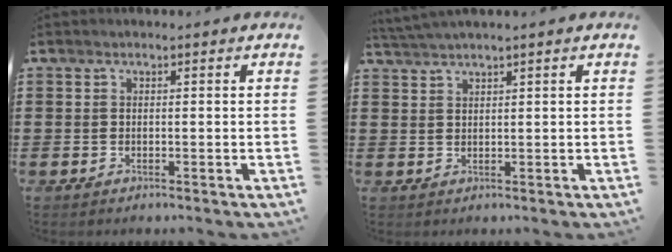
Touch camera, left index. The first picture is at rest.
{"total": 1.9, "force": [1.7, -0.4, 0.7], "torque": [-0.016, 0.000, 0.034]}